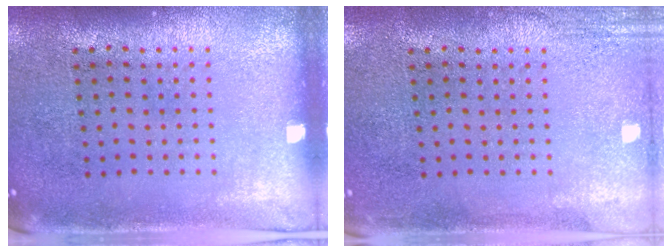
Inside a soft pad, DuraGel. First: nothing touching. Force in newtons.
{"total": 1.8, "press": 1.8, "slide": 0.2}